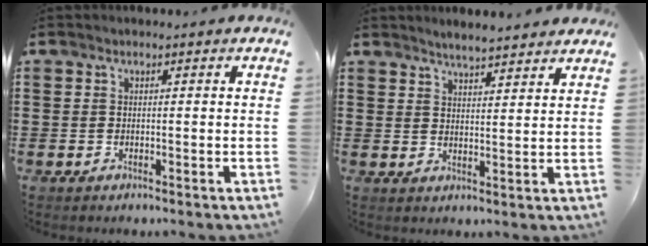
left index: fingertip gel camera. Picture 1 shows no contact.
{"total": 3.3, "force": [3.3, -0.1, 0.5], "torque": [-0.020, -0.010, 0.059]}